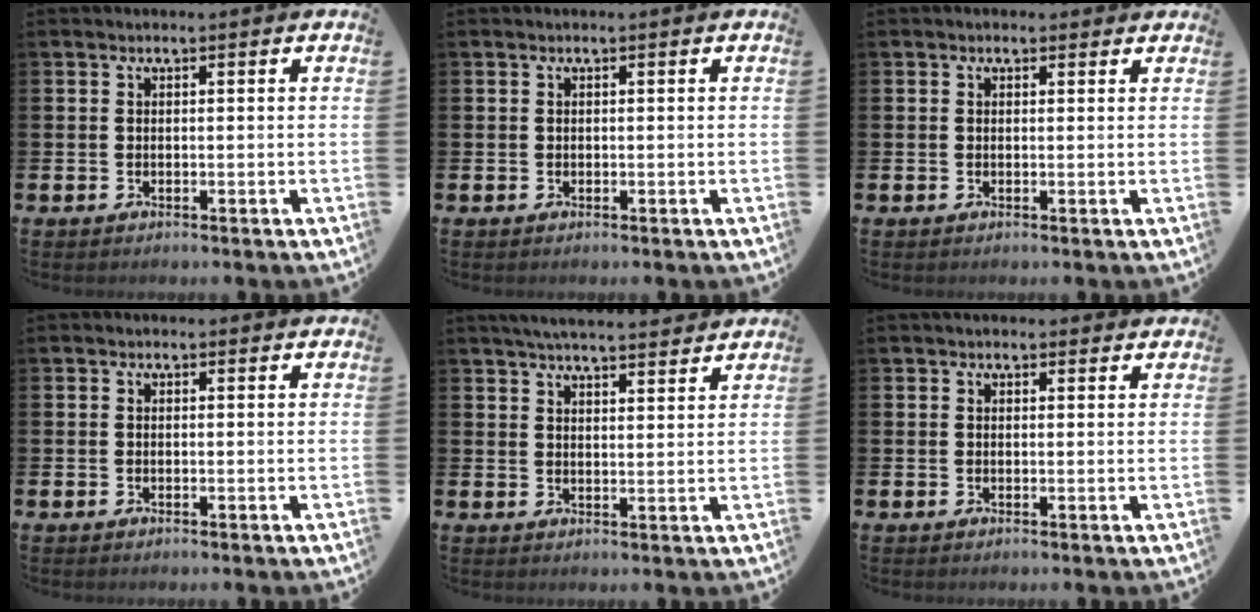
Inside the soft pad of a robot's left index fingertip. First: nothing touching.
{"total": 0.0}
{"total": 0.8, "force": [0.6, 0.6, 0.2], "torque": [0.009, 0.004, 0.006]}
{"total": 0.0}
{"total": 4.7, "force": [4.6, 0.2, 1.0], "torque": [-0.027, -0.020, 0.082]}
{"total": 1.3, "force": [1.1, 0.6, 0.3], "torque": [0.006, 0.002, 0.017]}